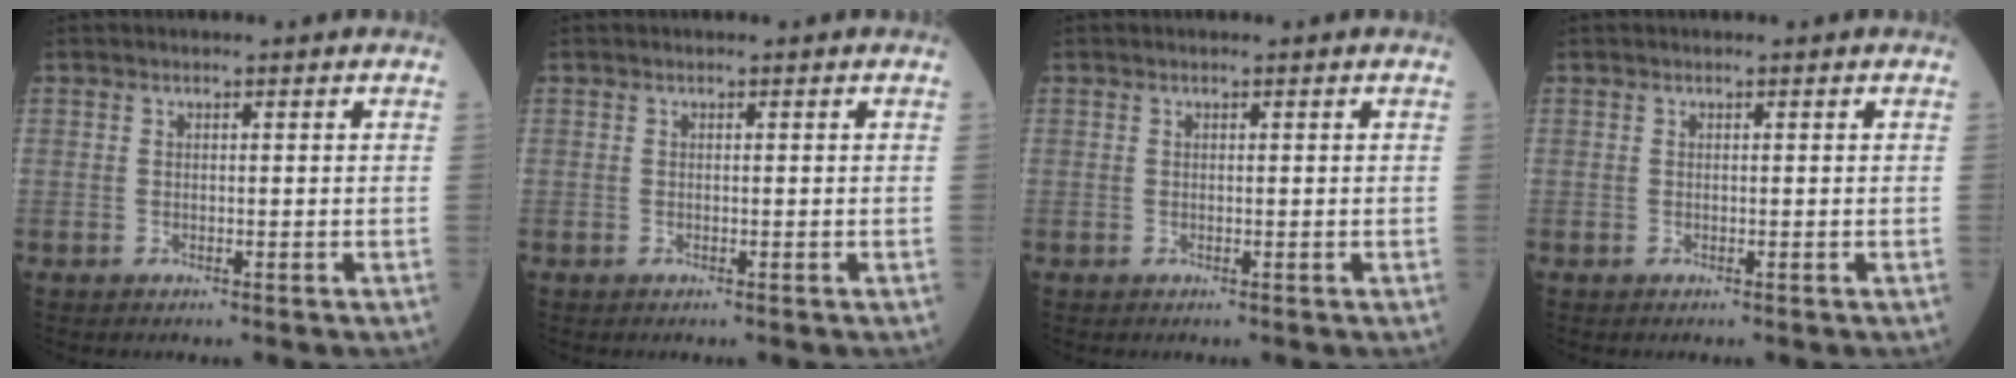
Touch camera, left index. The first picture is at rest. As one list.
[{"total": 0.0}, {"total": 0.0}, {"total": 0.0}]